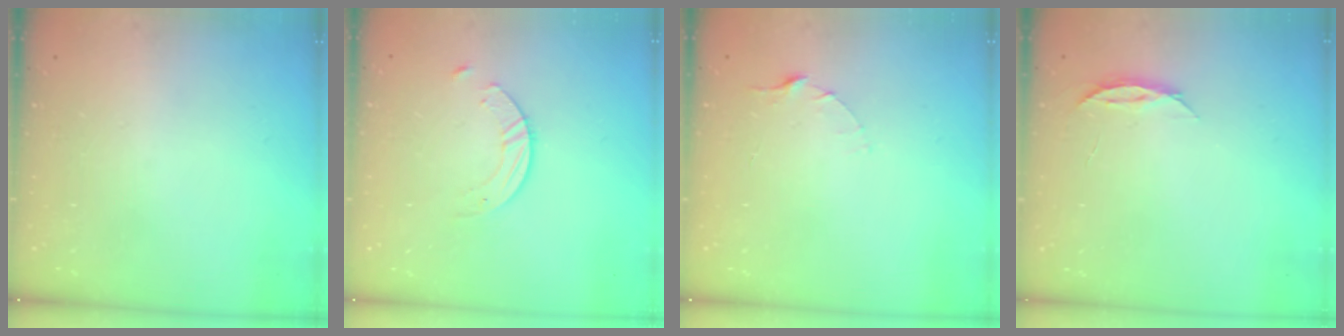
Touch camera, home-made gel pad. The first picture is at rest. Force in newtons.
{"total": 1.4, "press": 1.4, "slide": 0.2}
{"total": 2.5, "press": 2.5, "slide": 0.3}
{"total": 3.7, "press": 3.6, "slide": 0.4}